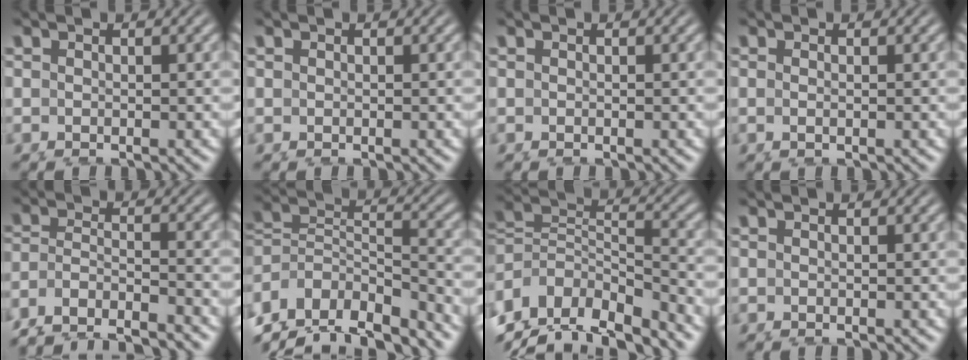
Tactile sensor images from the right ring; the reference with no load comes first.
{"total": 0.0}
{"total": 0.0}
{"total": 0.7, "force": [-0.2, -0.3, 0.6], "torque": [-0.008, -0.004, -0.002]}
{"total": 10.3, "force": [-7.2, 6.6, 3.3], "torque": [-0.082, -0.043, -0.120]}
{"total": 13.2, "force": [-7.5, 8.4, 6.9], "torque": [-0.146, -0.065, -0.099]}
{"total": 12.3, "force": [-6.2, 7.9, 7.0], "torque": [-0.142, -0.054, -0.081]}
{"total": 0.0}